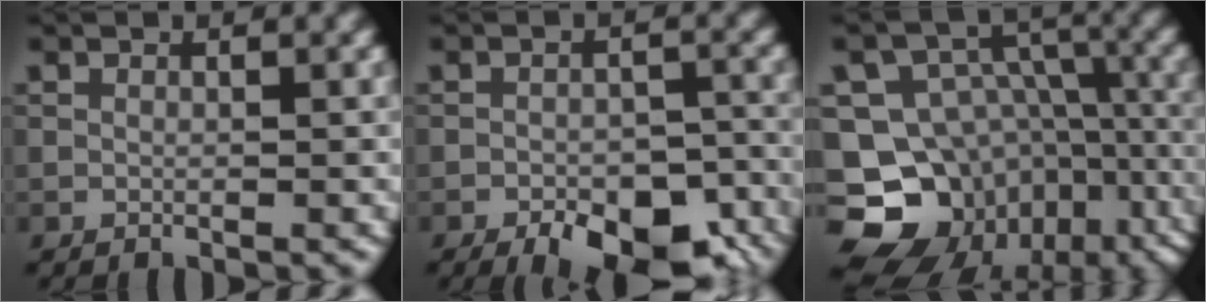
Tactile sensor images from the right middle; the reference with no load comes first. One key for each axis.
{"total": 9.7, "fx": -6.6, "fy": 4.1, "fz": 5.8, "tx": -0.072, "ty": -0.013, "tz": -0.089}
{"total": 16.8, "fx": -8.1, "fy": 13.0, "fz": 6.9, "tx": -0.136, "ty": -0.015, "tz": -0.105}